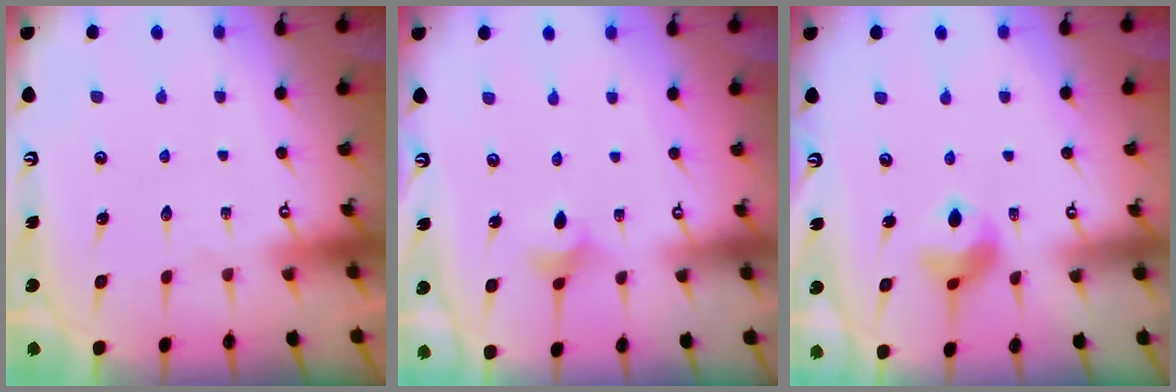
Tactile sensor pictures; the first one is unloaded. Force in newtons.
{"total": 3.2, "press": 3.1, "slide": 0.6}
{"total": 8.3, "press": 8.2, "slide": 1.0}